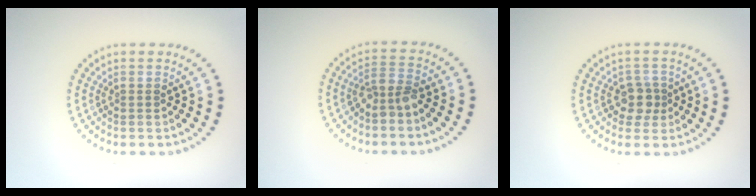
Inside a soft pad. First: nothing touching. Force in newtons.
{"total": 2.3, "press": 2.0, "slide": 1.1}
{"total": 2.1, "press": 1.8, "slide": 1.2}